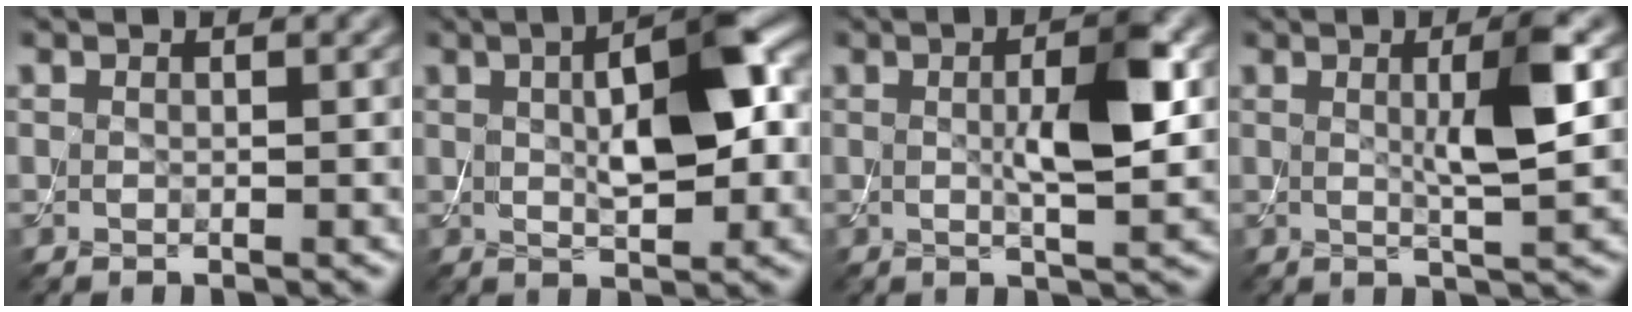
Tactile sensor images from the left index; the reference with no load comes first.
{"total": 7.8, "force": [1.3, 2.9, 7.2], "torque": [-0.116, 0.008, 0.020]}
{"total": 5.2, "force": [0.4, 1.1, 5.0], "torque": [-0.088, 0.004, 0.006]}
{"total": 4.8, "force": [0.7, 0.7, 4.7], "torque": [-0.080, -0.001, 0.011]}